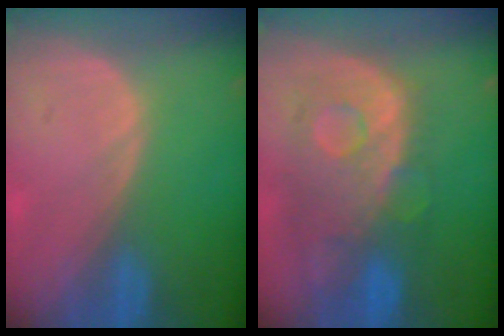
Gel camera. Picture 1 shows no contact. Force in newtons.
{"total": 11.2, "press": 9.7, "slide": 5.5}